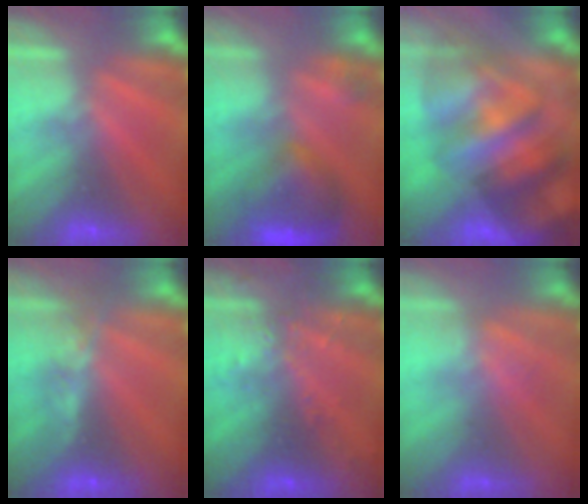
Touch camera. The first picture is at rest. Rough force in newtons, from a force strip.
{"total": 7.6}
{"total": 9.4}
{"total": 9.1}
{"total": 2.9}
{"total": 2.4}